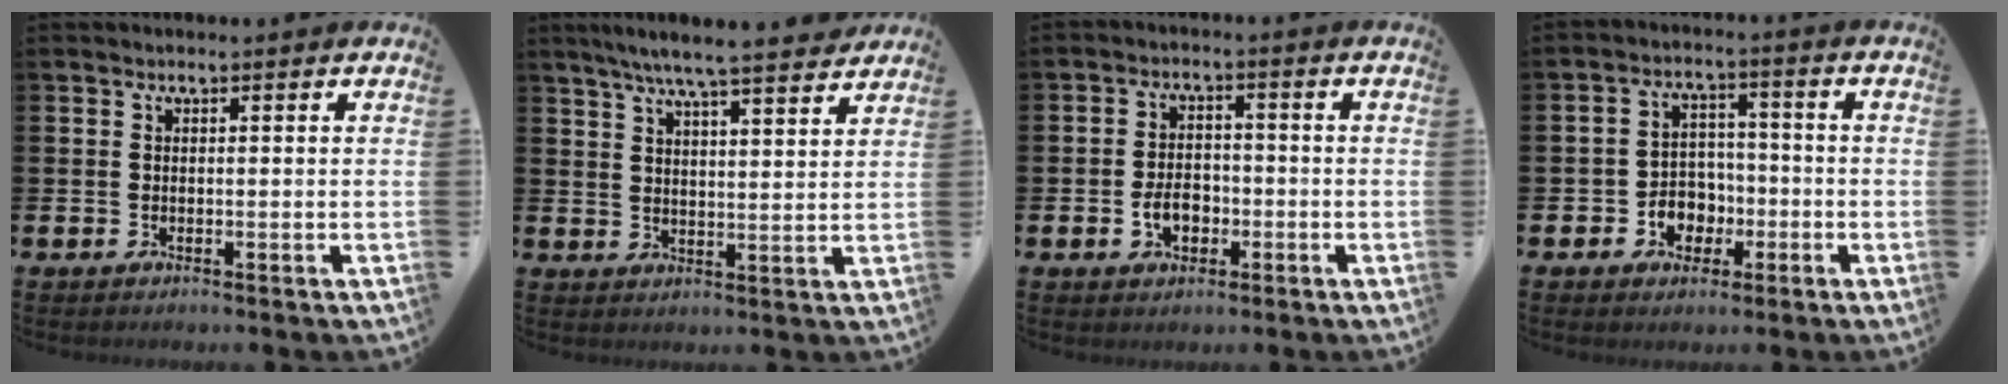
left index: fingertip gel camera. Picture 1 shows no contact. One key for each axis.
{"total": 7.0, "fx": 6.5, "fy": 0.0, "fz": 2.6, "tx": -0.066, "ty": -0.028, "tz": 0.113}
{"total": 3.7, "fx": -1.3, "fy": 2.6, "fz": 2.4, "tx": -0.029, "ty": -0.002, "tz": -0.029}
{"total": 4.3, "fx": -1.5, "fy": 3.9, "fz": 1.3, "tx": -0.026, "ty": 0.001, "tz": -0.034}